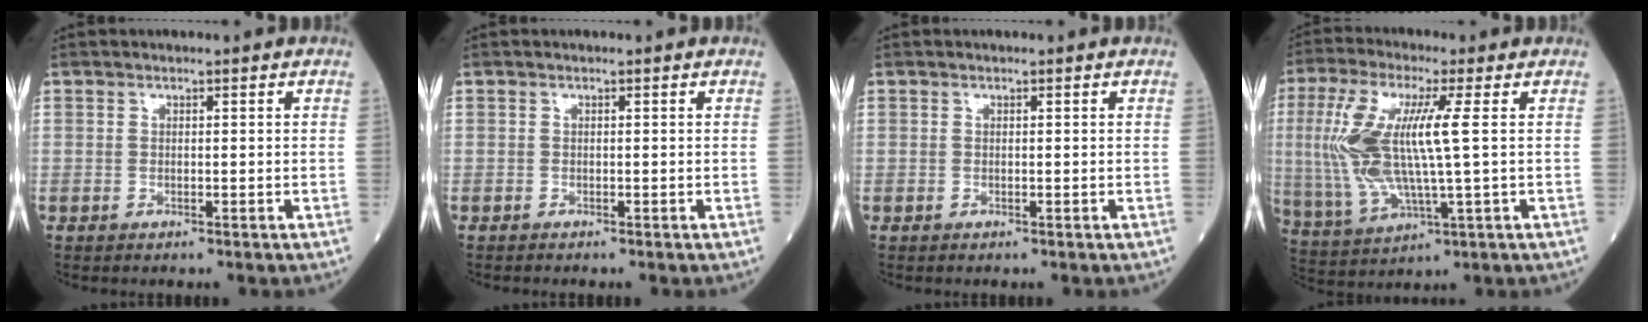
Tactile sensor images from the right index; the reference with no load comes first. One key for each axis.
{"total": 0.0}
{"total": 0.0}
{"total": 13.2, "fx": 1.6, "fy": 2.0, "fz": 13.0, "tx": -0.298, "ty": 0.007, "tz": 0.030}